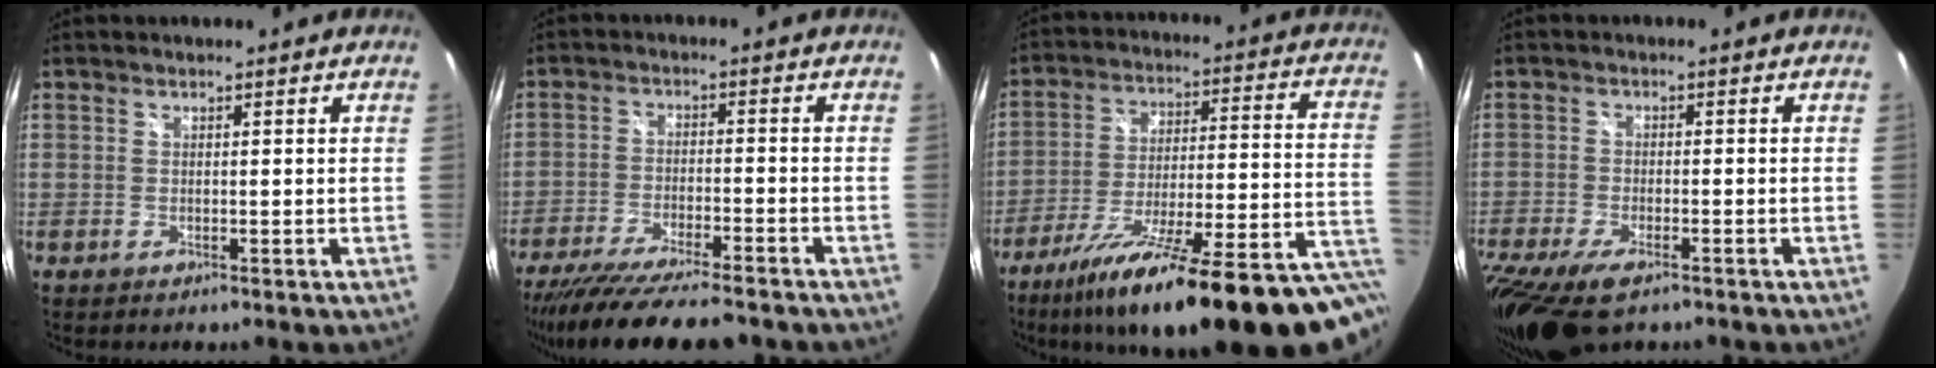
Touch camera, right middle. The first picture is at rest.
{"total": 16.6, "force": [-14.3, 2.4, 8.2], "torque": [-0.162, -0.038, -0.227]}
{"total": 29.7, "force": [-19.8, 4.2, 21.7], "torque": [-0.302, -0.059, -0.286]}
{"total": 12.1, "force": [-8.3, 4.6, 7.5], "torque": [-0.186, -0.053, -0.150]}